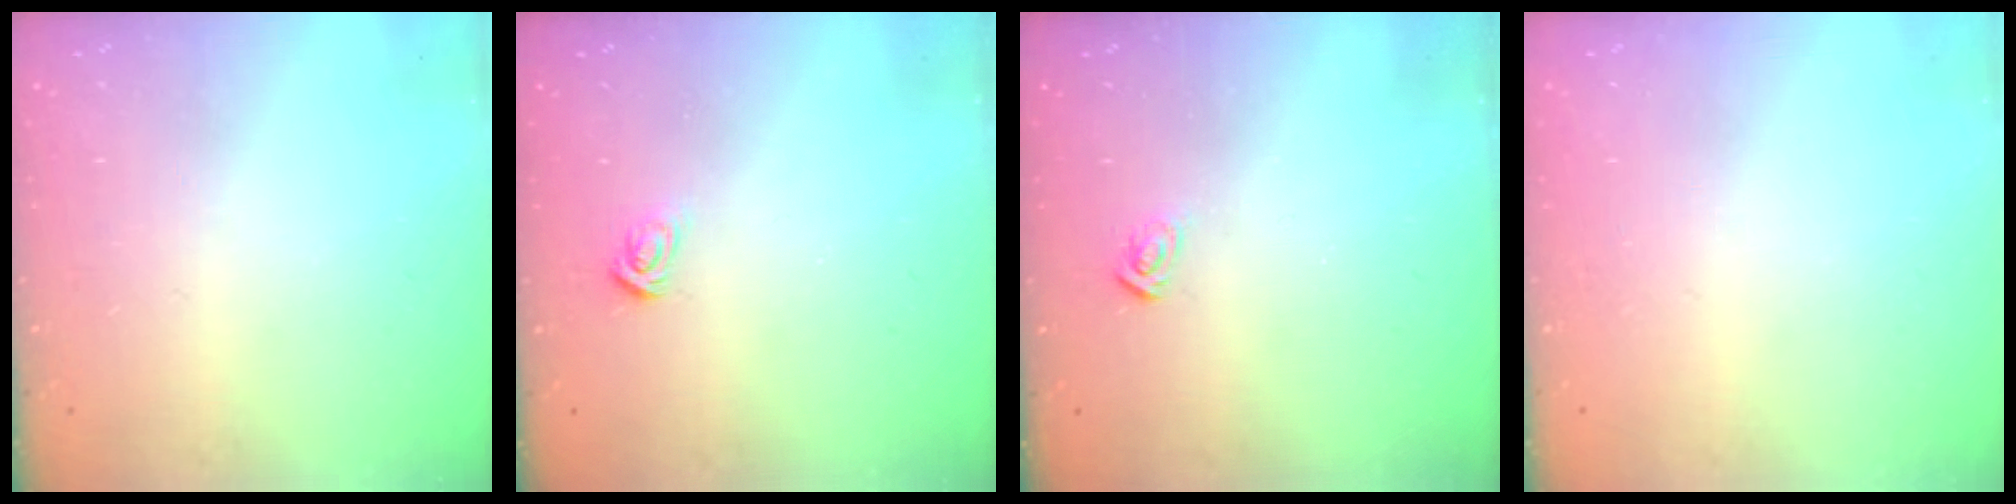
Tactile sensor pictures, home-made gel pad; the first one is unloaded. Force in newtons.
{"total": 3.0, "press": 2.9, "slide": 0.4}
{"total": 2.9, "press": 2.9, "slide": 0.3}
{"total": 0.0}